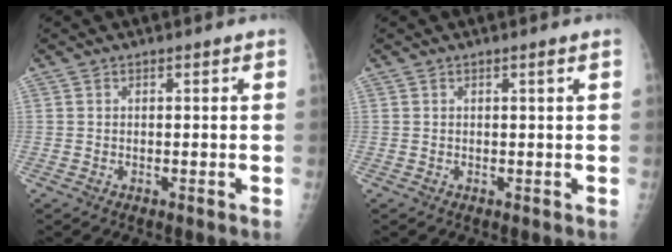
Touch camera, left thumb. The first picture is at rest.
{"total": 0.8, "force": [0.3, -0.2, 0.7], "torque": [-0.017, -0.003, 0.008]}